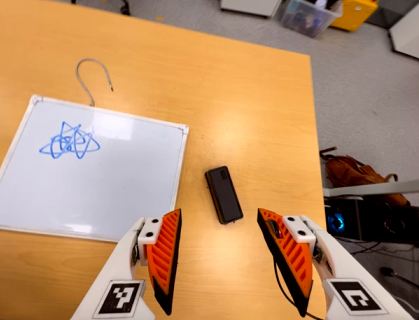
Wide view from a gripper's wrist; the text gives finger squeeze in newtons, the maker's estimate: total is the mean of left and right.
{"total": 0.0}